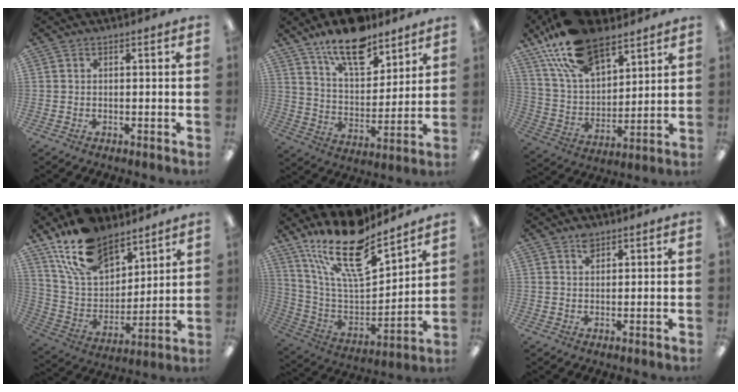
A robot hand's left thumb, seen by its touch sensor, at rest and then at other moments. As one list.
[{"total": 15.1, "force": [11.8, 6.0, 7.1], "torque": [-0.117, -0.068, 0.210]}, {"total": 20.2, "force": [13.9, 9.8, 10.9], "torque": [-0.212, -0.062, 0.254]}, {"total": 17.1, "force": [13.1, 8.5, 7.1], "torque": [-0.156, -0.066, 0.245]}, {"total": 21.0, "force": [15.8, 6.8, 12.0], "torque": [-0.219, -0.106, 0.277]}, {"total": 2.7, "force": [2.0, 1.4, 1.1], "torque": [-0.017, -0.005, 0.037]}]